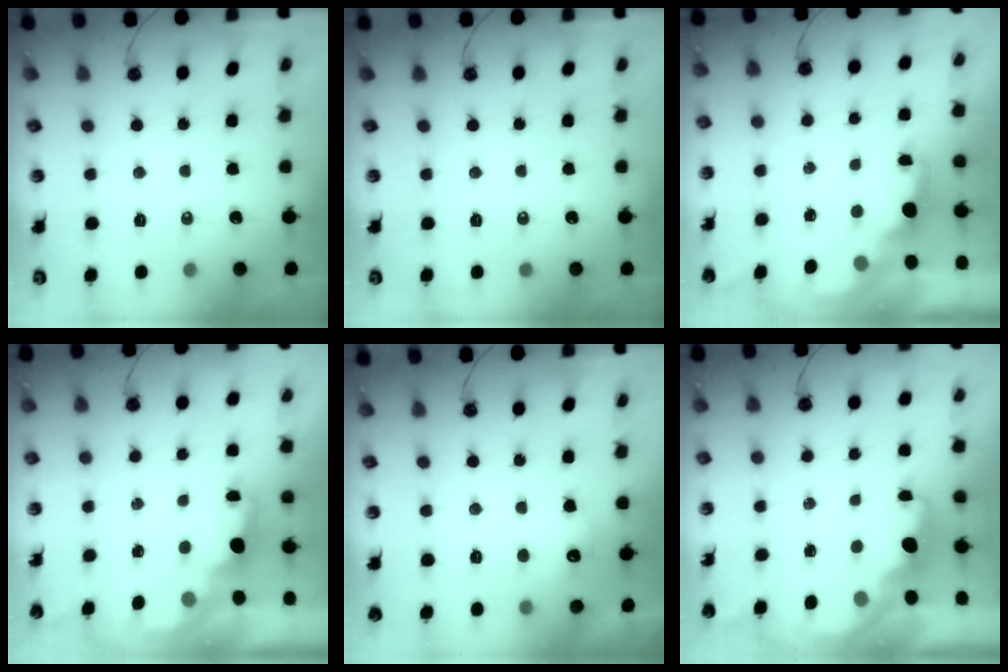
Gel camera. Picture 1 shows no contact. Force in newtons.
{"total": 0.0}
{"total": 1.6, "press": 1.4, "slide": 0.7}
{"total": 1.6, "press": 1.5, "slide": 0.6}
{"total": 5.8, "press": 5.7, "slide": 1.1}
{"total": 2.2, "press": 2.1, "slide": 0.9}